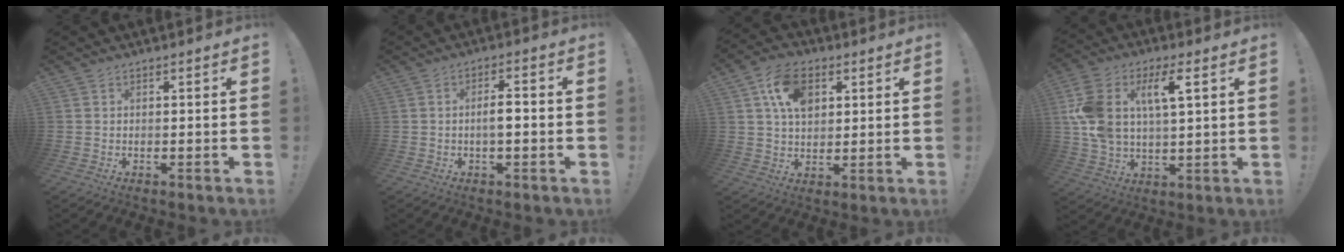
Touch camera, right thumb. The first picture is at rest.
{"total": 4.4, "force": [-0.9, 1.3, 4.0], "torque": [-0.063, 0.007, -0.020]}
{"total": 12.5, "force": [4.9, 8.4, 7.8], "torque": [-0.135, 0.009, 0.095]}
{"total": 13.4, "force": [5.1, 6.9, 10.3], "torque": [-0.214, -0.010, 0.087]}